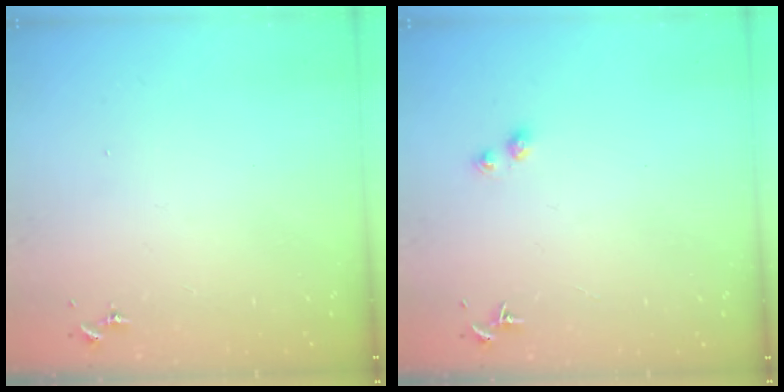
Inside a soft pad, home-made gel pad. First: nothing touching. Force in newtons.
{"total": 2.7, "press": 2.7, "slide": 0.3}